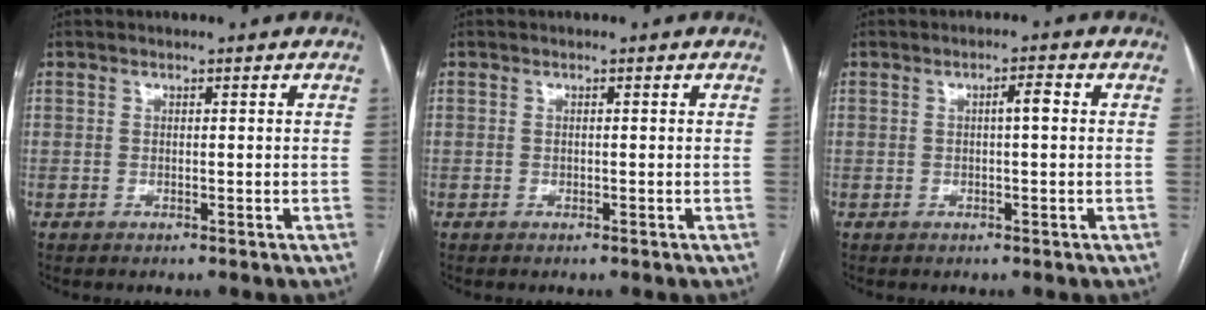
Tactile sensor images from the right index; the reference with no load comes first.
{"total": 0.0}
{"total": 2.2, "force": [0.2, 0.3, 2.2], "torque": [-0.034, 0.004, 0.003]}